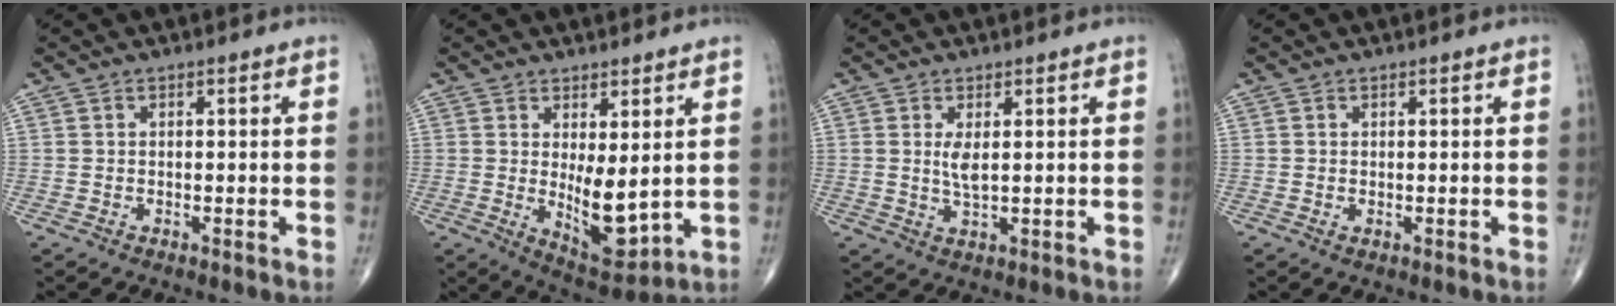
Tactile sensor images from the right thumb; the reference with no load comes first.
{"total": 8.8, "force": [0.6, 3.6, 8.0], "torque": [-0.108, -0.029, 0.028]}
{"total": 3.1, "force": [0.7, 1.0, 2.8], "torque": [-0.058, -0.011, 0.018]}
{"total": 0.5, "force": [0.0, 0.3, 0.4], "torque": [-0.009, -0.003, 0.001]}